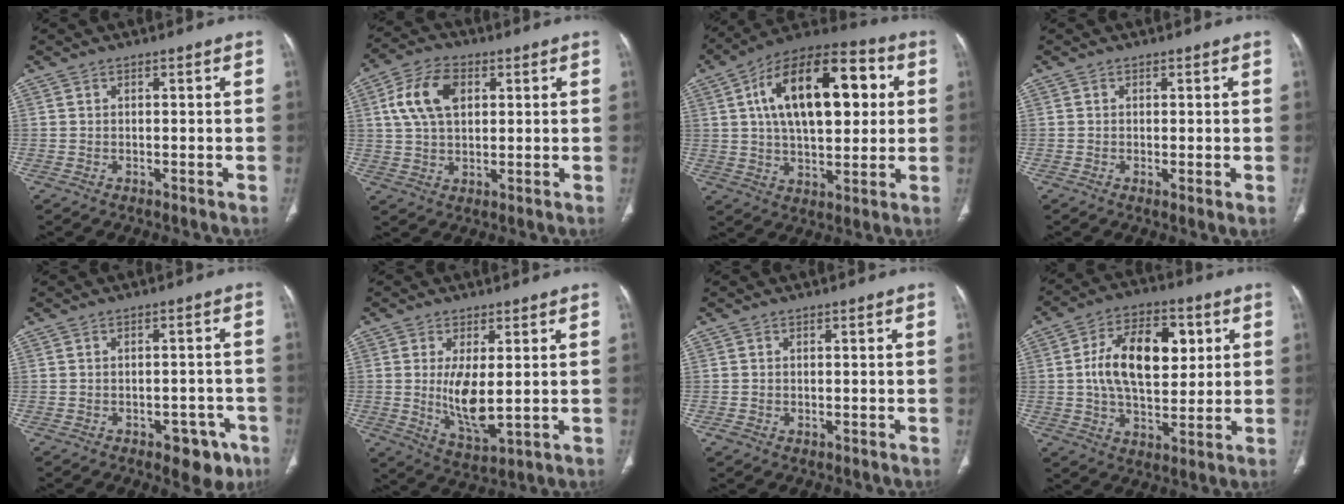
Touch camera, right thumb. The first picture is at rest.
{"total": 10.5, "force": [2.9, 6.5, 7.6], "torque": [-0.139, 0.009, 0.051]}
{"total": 23.1, "force": [5.3, 11.6, 19.2], "torque": [-0.286, 0.014, 0.076]}
{"total": 1.7, "force": [-0.2, 0.3, 1.6], "torque": [-0.038, -0.009, -0.005]}
{"total": 6.7, "force": [-3.8, 3.7, 4.1], "torque": [-0.026, 0.022, -0.043]}
{"total": 8.4, "force": [0.4, 3.1, 7.8], "torque": [-0.148, -0.026, 0.020]}
{"total": 1.1, "force": [-0.3, 0.8, 0.6], "torque": [-0.014, 0.000, -0.005]}
{"total": 16.2, "force": [3.0, 9.3, 12.9], "torque": [-0.189, 0.003, 0.049]}